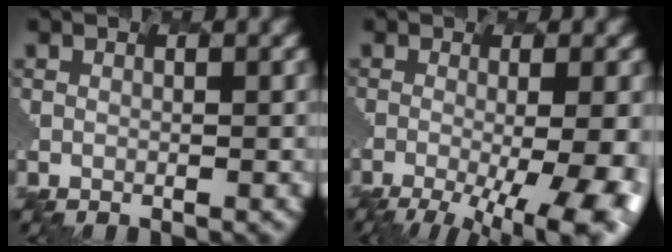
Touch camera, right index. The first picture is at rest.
{"total": 9.9, "force": [-3.8, 3.3, 8.6], "torque": [-0.105, -0.015, -0.046]}